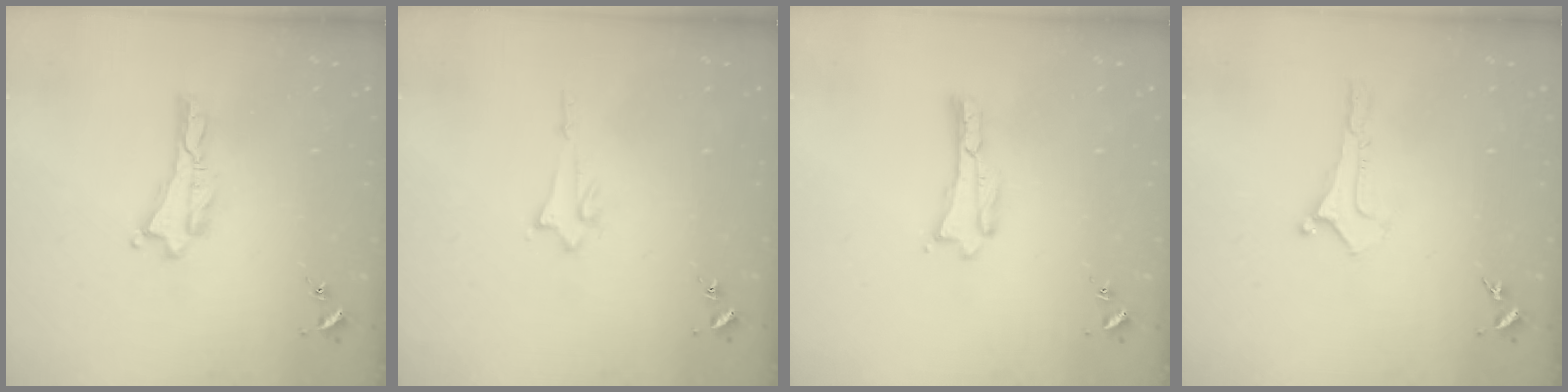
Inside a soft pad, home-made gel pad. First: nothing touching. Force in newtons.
{"total": 1.2, "press": 1.2, "slide": 0.1}
{"total": 0.0}
{"total": 0.0}